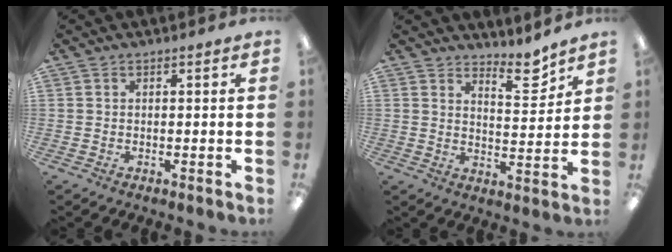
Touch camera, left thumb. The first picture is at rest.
{"total": 7.6, "force": [6.2, 1.9, 4.0], "torque": [-0.038, -0.048, 0.099]}